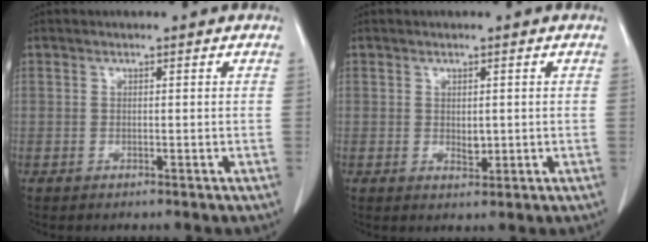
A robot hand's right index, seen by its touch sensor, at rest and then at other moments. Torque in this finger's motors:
{"motor_torque": [0.12, 0.20, -0.03, 0.03]}